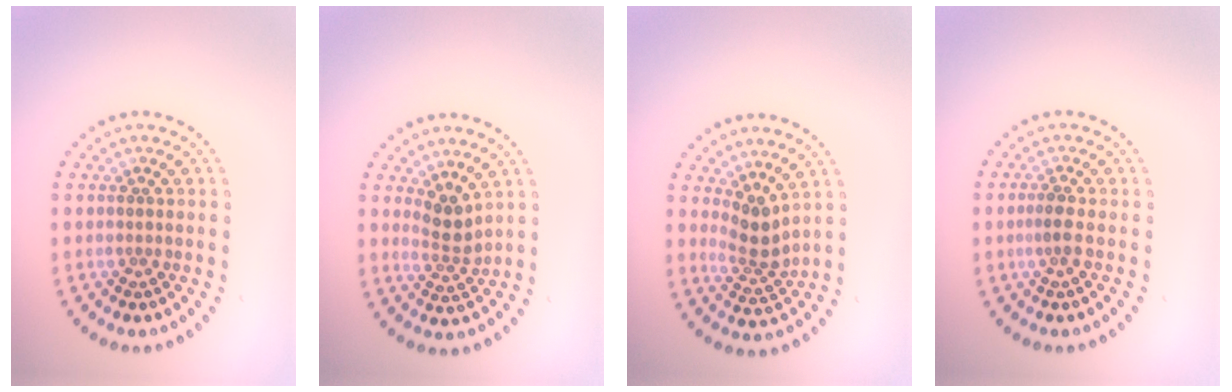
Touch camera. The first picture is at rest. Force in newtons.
{"total": 2.3, "press": 1.6, "slide": 1.5}
{"total": 2.6, "press": 1.8, "slide": 1.8}
{"total": 1.1, "press": 1.0, "slide": 0.5}